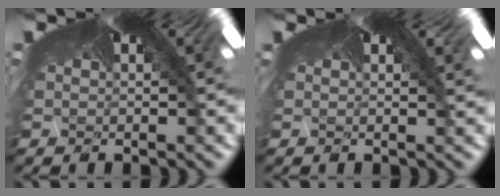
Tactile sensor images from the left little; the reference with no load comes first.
{"total": 0.0}